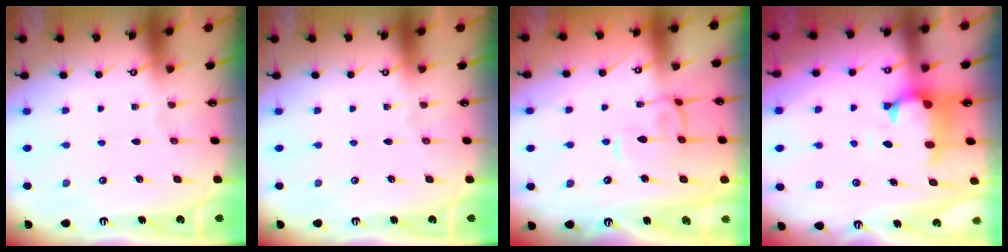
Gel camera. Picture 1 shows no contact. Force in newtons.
{"total": 0.0}
{"total": 2.8, "press": 2.7, "slide": 0.7}
{"total": 1.5, "press": 0.9, "slide": 1.2}